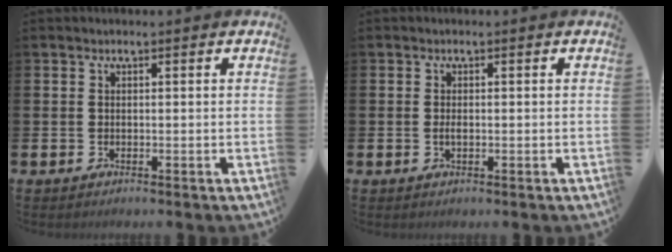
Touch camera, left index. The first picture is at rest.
{"total": 1.0, "force": [-0.1, 0.4, 0.9], "torque": [-0.022, 0.004, -0.002]}